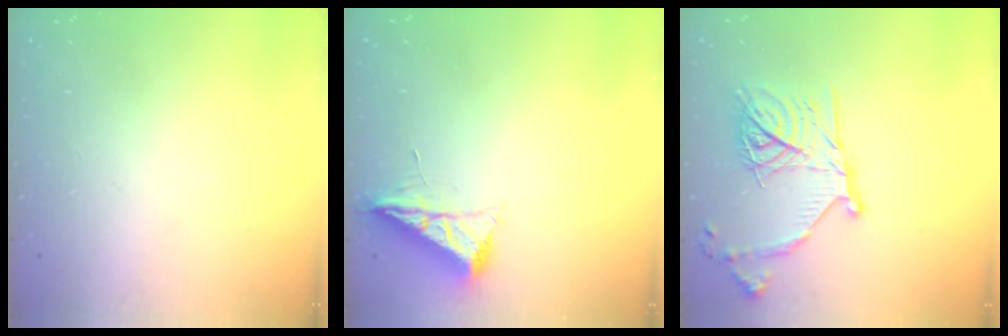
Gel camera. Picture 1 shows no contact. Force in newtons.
{"total": 6.8, "press": 6.8, "slide": 0.9}
{"total": 19.4, "press": 19.3, "slide": 1.5}